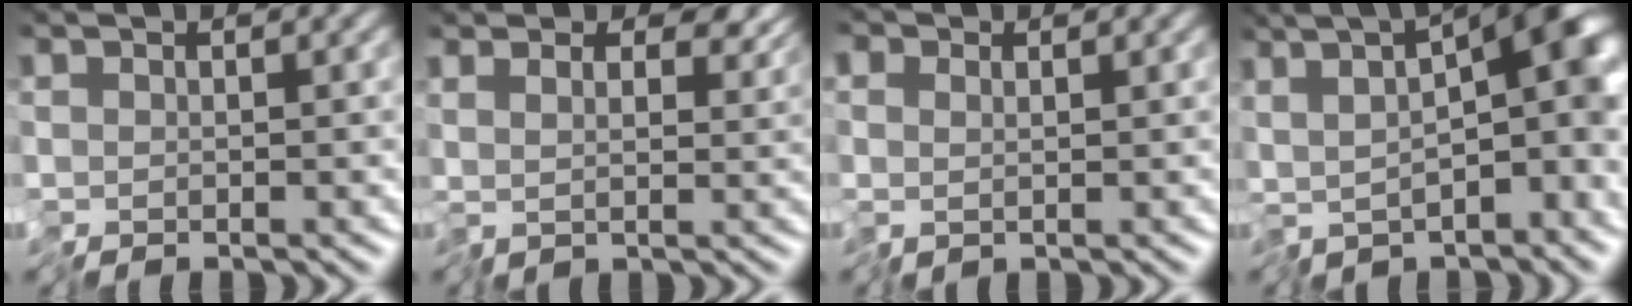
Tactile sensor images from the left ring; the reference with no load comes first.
{"total": 4.8, "force": [3.2, 2.6, 2.6], "torque": [-0.053, 0.006, 0.052]}
{"total": 1.2, "force": [0.5, 1.1, 0.5], "torque": [-0.013, 0.004, 0.009]}
{"total": 12.5, "force": [0.7, 5.4, 11.3], "torque": [-0.169, 0.000, 0.024]}